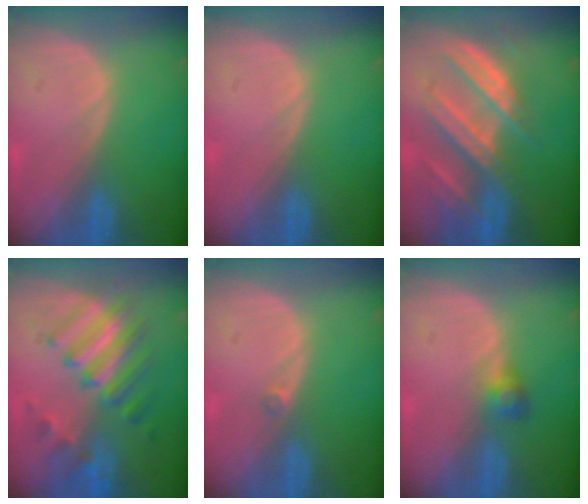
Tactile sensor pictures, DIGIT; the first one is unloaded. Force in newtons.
{"total": 0.0}
{"total": 8.8, "press": 8.0, "slide": 3.6}
{"total": 8.2, "press": 8.1, "slide": 1.5}
{"total": 0.8, "press": 0.6, "slide": 0.4}
{"total": 2.6, "press": 2.5, "slide": 0.7}